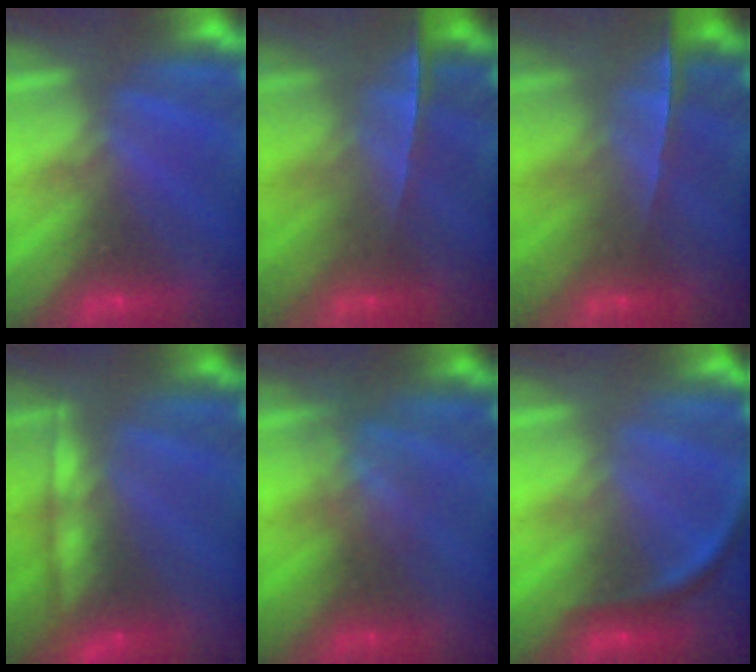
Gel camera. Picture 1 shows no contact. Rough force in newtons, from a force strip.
{"total": 1.6}
{"total": 1.6}
{"total": 6.9}
{"total": 2.7}
{"total": 3.3}